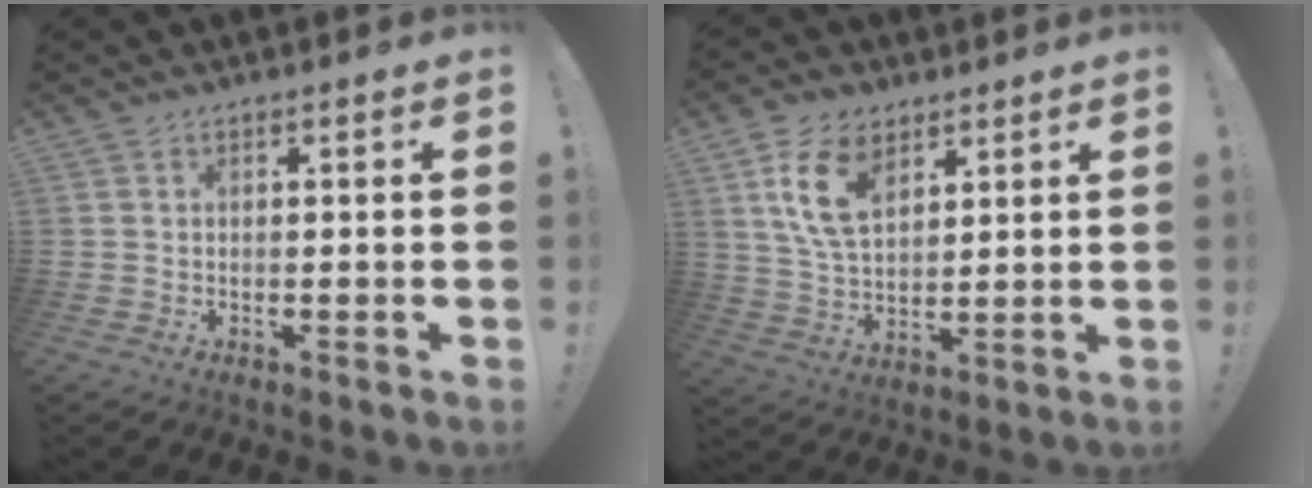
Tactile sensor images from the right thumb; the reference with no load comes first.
{"total": 13.3, "force": [6.6, 8.1, 8.2], "torque": [-0.154, -0.012, 0.126]}